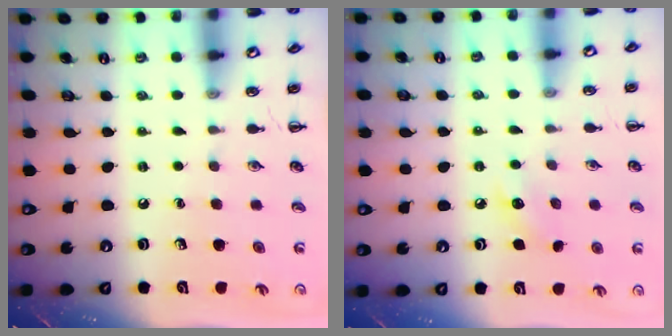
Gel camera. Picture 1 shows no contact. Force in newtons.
{"total": 6.1, "press": 5.9, "slide": 1.2}